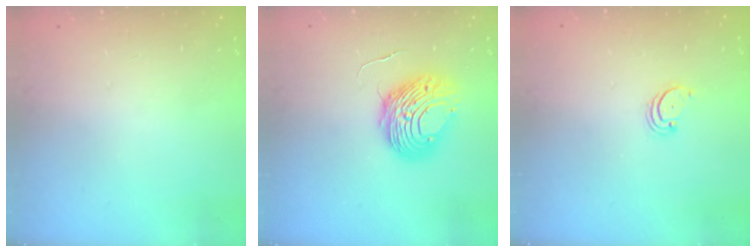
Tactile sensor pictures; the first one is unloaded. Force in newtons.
{"total": 9.7, "press": 9.6, "slide": 1.1}
{"total": 2.2, "press": 2.2, "slide": 0.2}